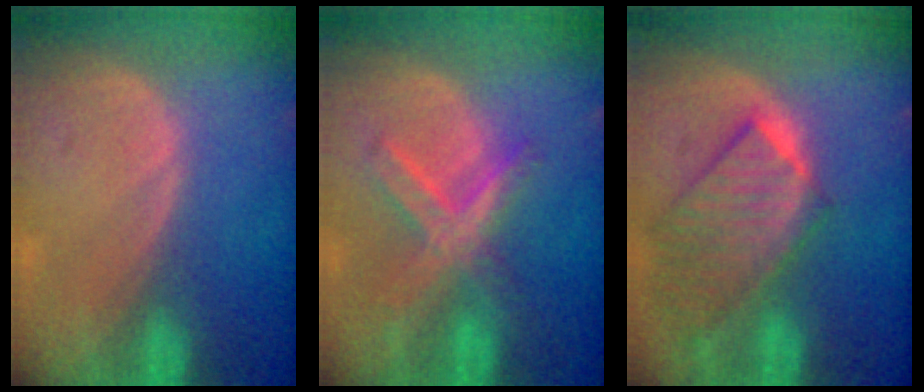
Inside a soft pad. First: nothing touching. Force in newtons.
{"total": 7.2, "press": 6.4, "slide": 3.4}
{"total": 10.0, "press": 8.8, "slide": 4.7}